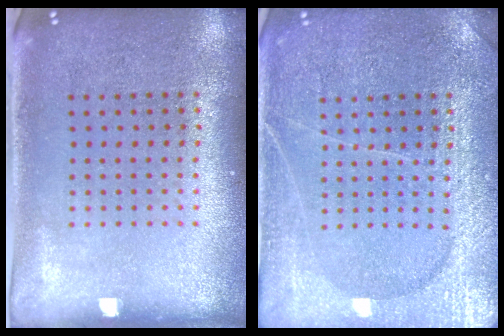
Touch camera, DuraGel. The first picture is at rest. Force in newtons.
{"total": 3.6, "press": 3.6, "slide": 0.5}